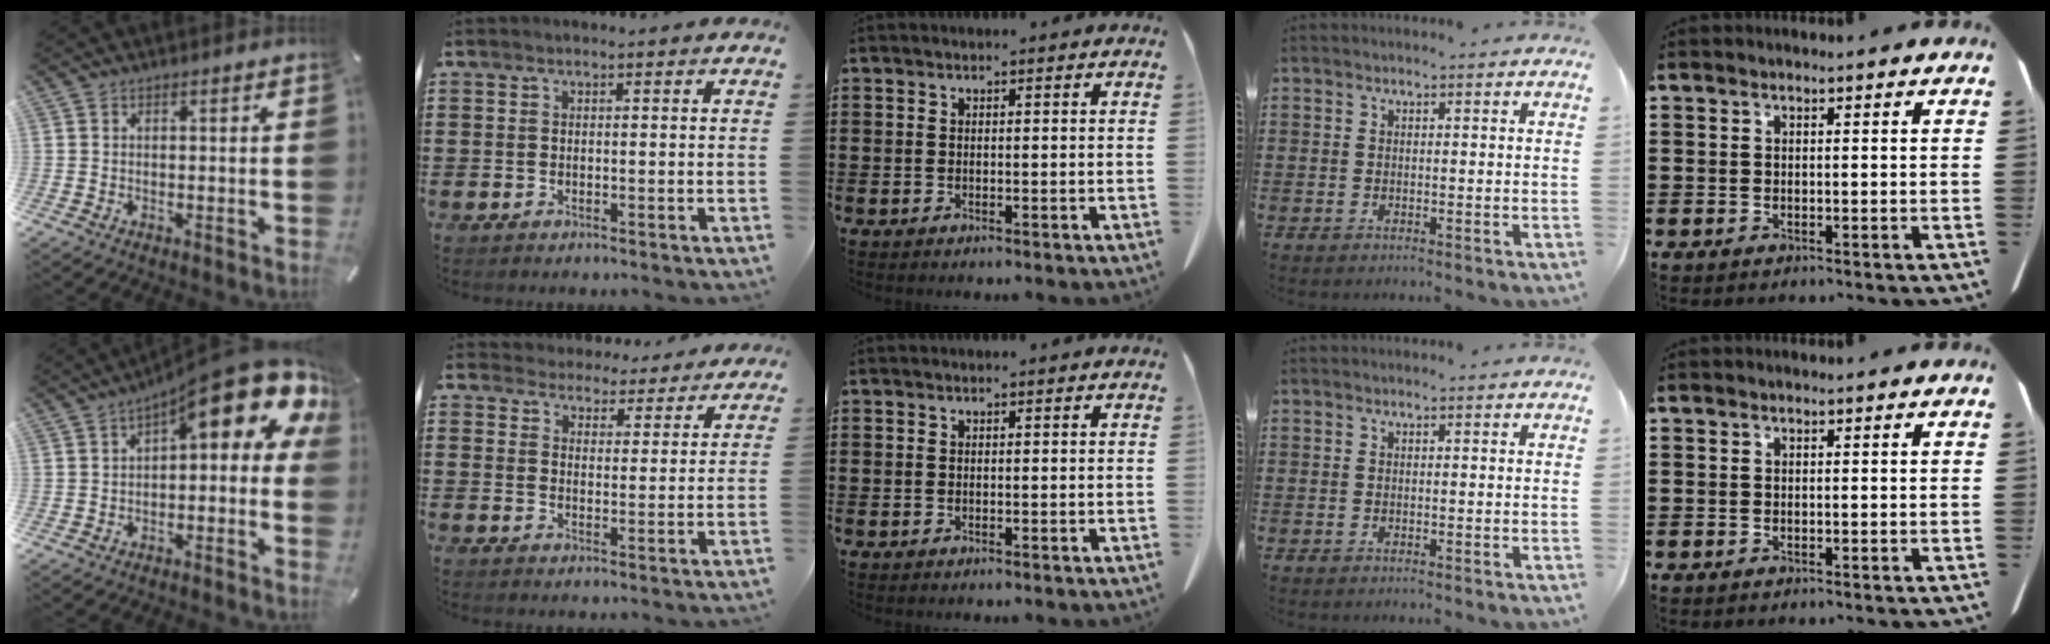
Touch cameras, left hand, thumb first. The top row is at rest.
{"thumb": {"total": 15.8, "force": [7.7, 5.4, 12.8], "torque": [-0.176, -0.060, 0.123]}, "index": {"total": 4.5, "force": [4.4, 0.4, -0.4], "torque": [-0.017, -0.029, 0.077]}}